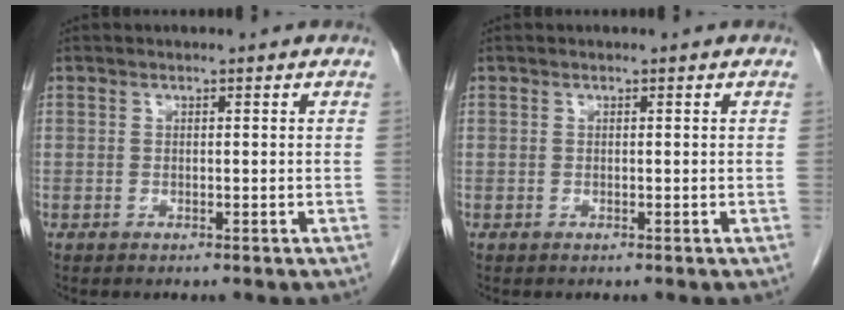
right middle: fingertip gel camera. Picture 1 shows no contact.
{"total": 0.0}